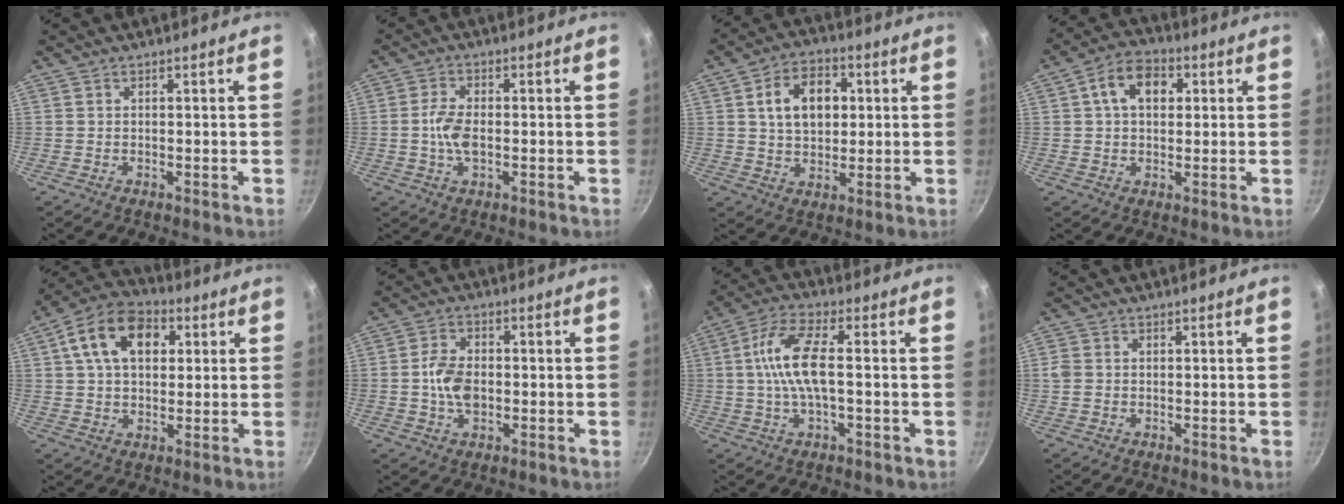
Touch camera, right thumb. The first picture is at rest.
{"total": 5.5, "force": [-0.6, 3.1, 4.5], "torque": [-0.088, 0.010, -0.016]}
{"total": 11.3, "force": [2.4, 7.8, 7.9], "torque": [-0.104, 0.006, 0.035]}
{"total": 9.1, "force": [2.4, 6.2, 6.2], "torque": [-0.081, 0.012, 0.028]}
{"total": 14.2, "force": [4.2, 9.5, 9.7], "torque": [-0.145, 0.014, 0.057]}
{"total": 7.1, "force": [-0.6, 4.8, 5.3], "torque": [-0.087, 0.011, -0.015]}
{"total": 10.6, "force": [0.2, 3.9, 9.9], "torque": [-0.200, 0.021, -0.007]}
{"total": 2.6, "force": [0.1, 2.1, 1.4], "torque": [-0.027, 0.004, 0.002]}